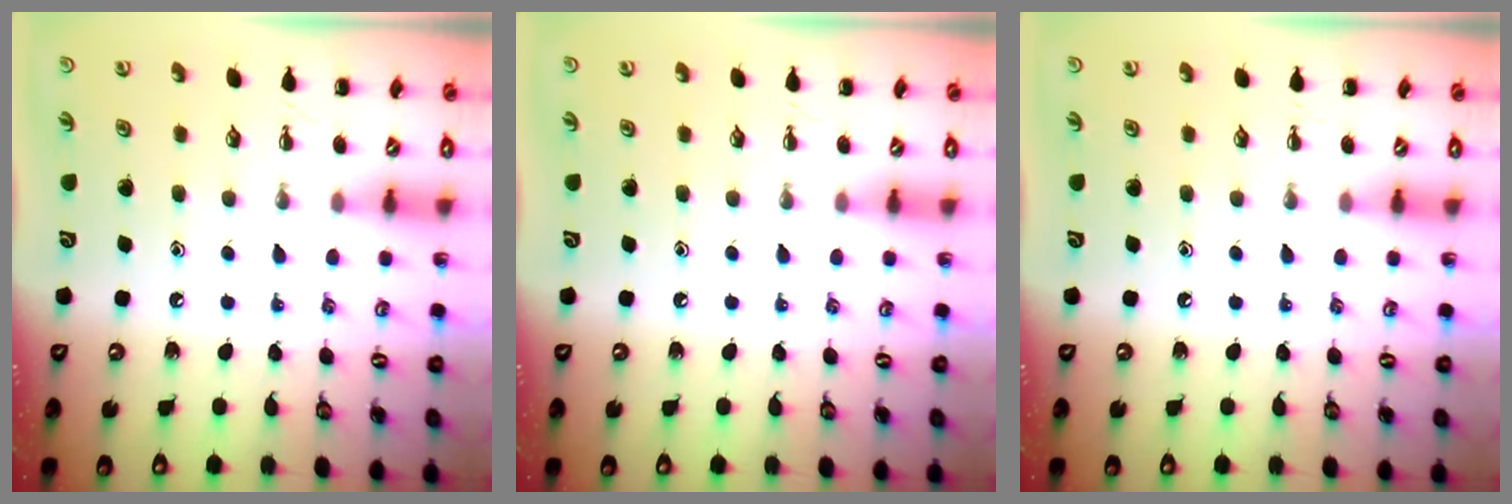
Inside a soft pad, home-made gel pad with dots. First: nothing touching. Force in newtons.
{"total": 0.0}
{"total": 0.0}